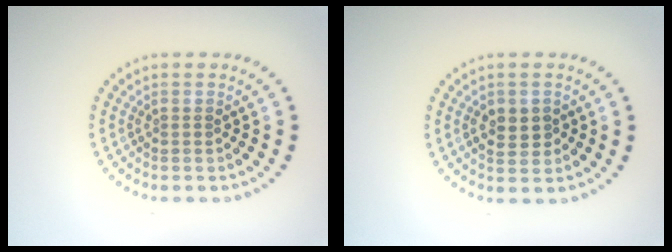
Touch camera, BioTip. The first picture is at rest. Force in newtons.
{"total": 2.4, "press": 2.3, "slide": 0.3}